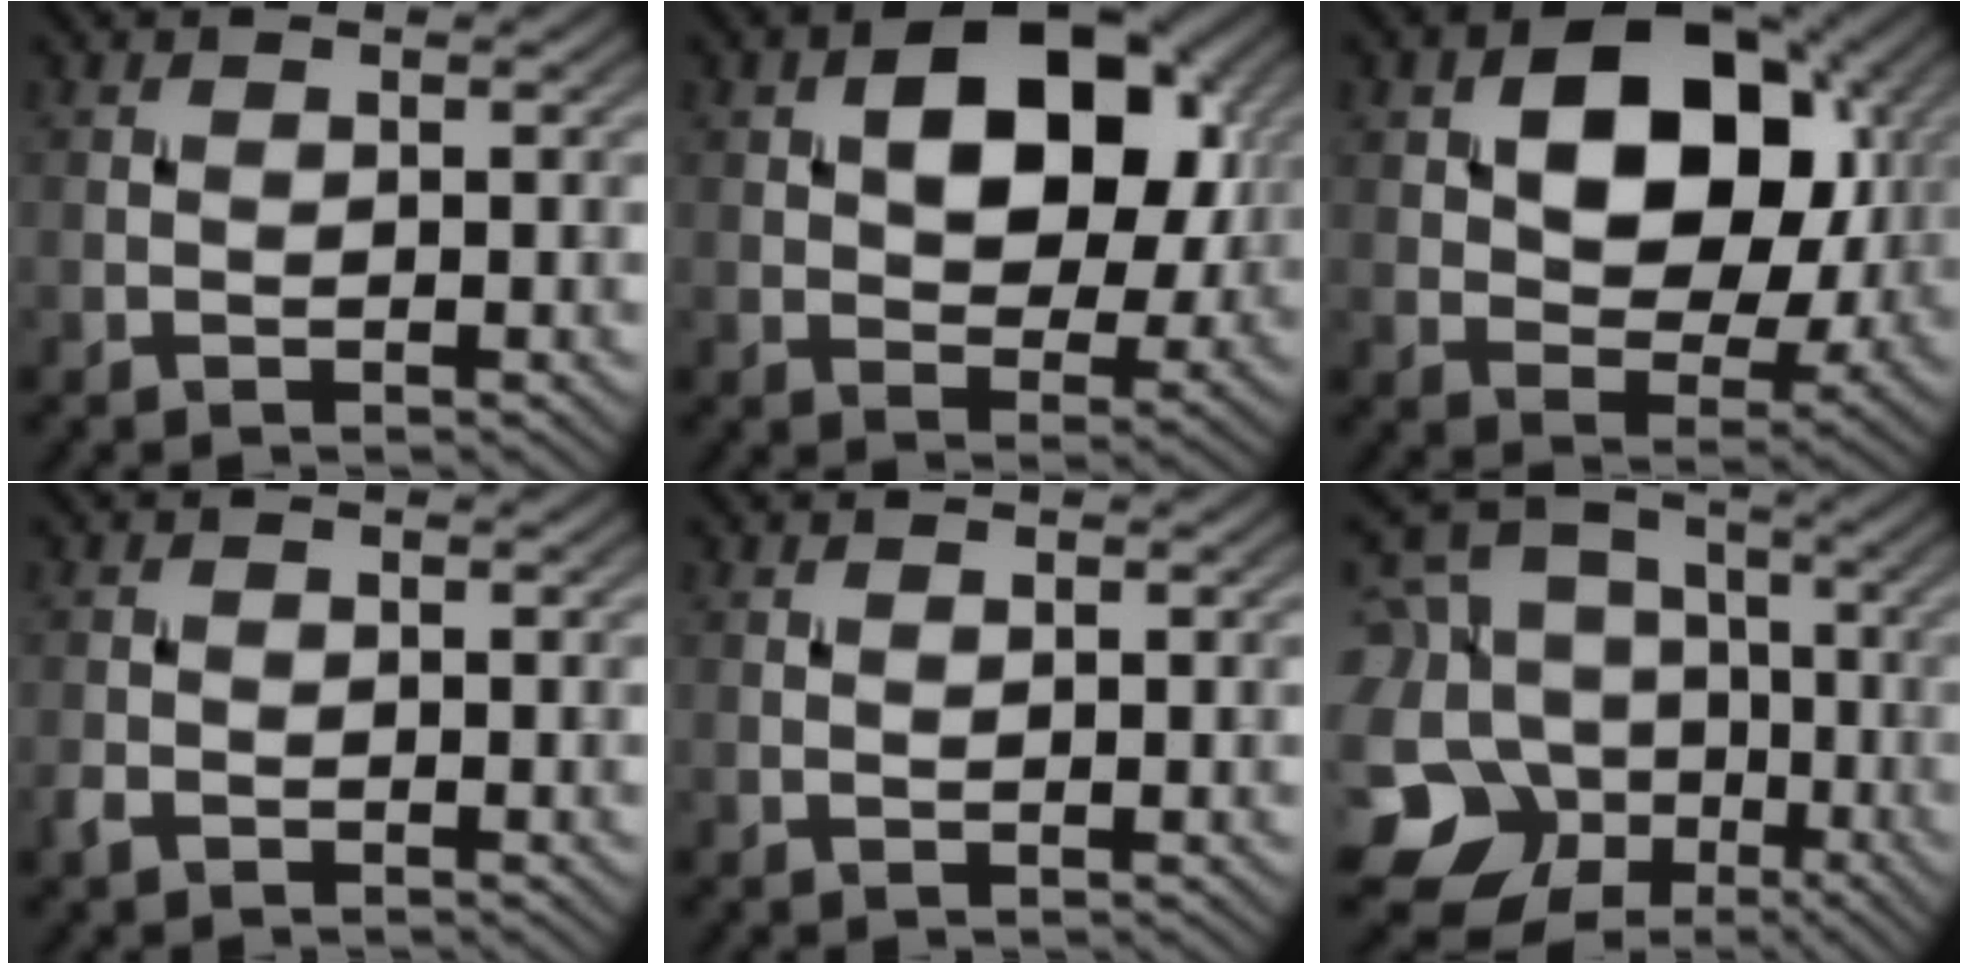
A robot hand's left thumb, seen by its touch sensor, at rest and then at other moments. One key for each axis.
{"total": 11.5, "fx": 3.0, "fy": 7.2, "fz": 8.4, "tx": -0.125, "ty": 0.006, "tz": 0.044}
{"total": 13.5, "fx": 3.5, "fy": 9.0, "fz": 9.5, "tx": -0.154, "ty": 0.000, "tz": 0.055}
{"total": 1.2, "fx": -0.9, "fy": 0.7, "fz": 0.5, "tx": -0.013, "ty": -0.002, "tz": -0.020}
{"total": 0.5, "fx": 0.3, "fy": 0.0, "fz": 0.4, "tx": -0.008, "ty": 0.002, "tz": 0.004}
{"total": 16.4, "fx": -4.5, "fy": 14.2, "fz": 6.9, "tx": -0.223, "ty": -0.008, "tz": -0.082}